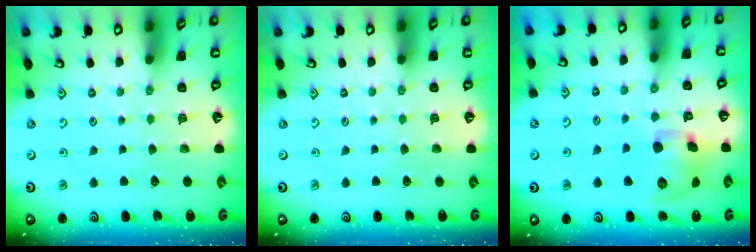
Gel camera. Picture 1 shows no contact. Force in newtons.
{"total": 0.0}
{"total": 13.0, "press": 12.9, "slide": 2.0}